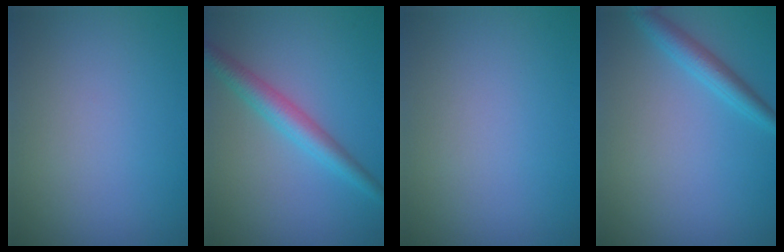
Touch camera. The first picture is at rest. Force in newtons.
{"total": 3.5, "press": 3.5, "slide": 0.1}
{"total": 0.0}
{"total": 2.6, "press": 2.6, "slide": 0.1}